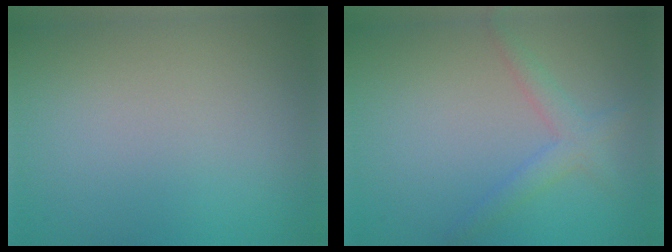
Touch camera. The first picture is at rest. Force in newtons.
{"total": 2.3, "press": 2.3, "slide": 0.1}